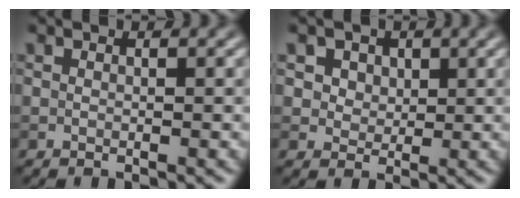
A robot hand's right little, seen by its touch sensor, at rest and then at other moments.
{"total": 5.9, "force": [3.2, 4.3, 2.6], "torque": [-0.045, 0.004, 0.042]}